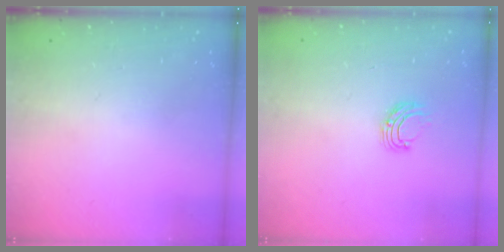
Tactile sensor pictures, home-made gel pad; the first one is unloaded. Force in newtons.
{"total": 5.4, "press": 5.4, "slide": 0.6}